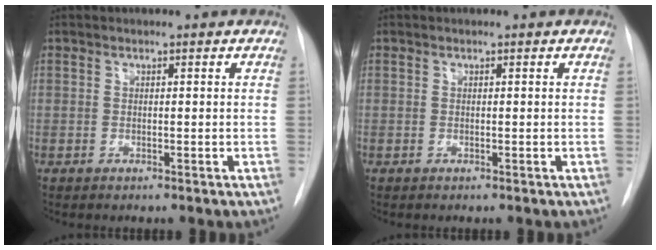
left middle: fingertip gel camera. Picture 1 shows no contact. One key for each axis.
{"total": 0.0}